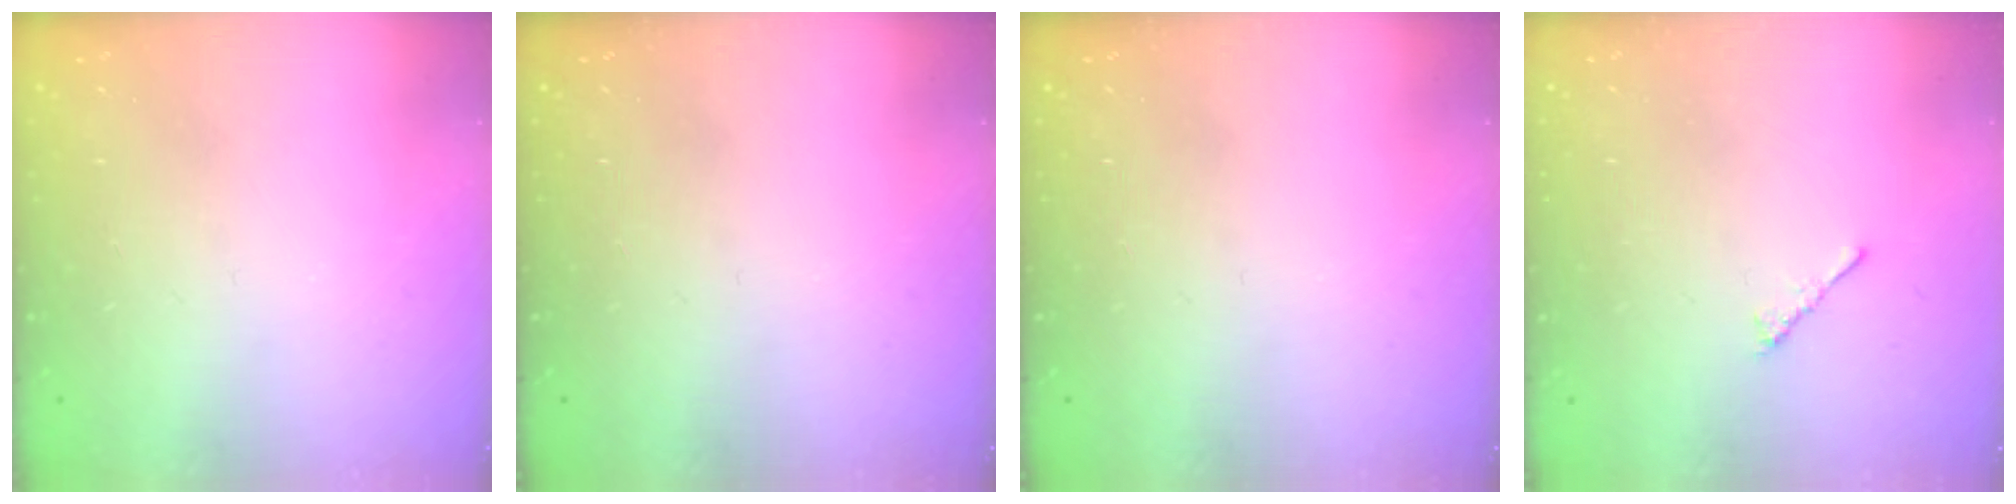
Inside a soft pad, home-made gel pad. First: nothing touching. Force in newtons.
{"total": 0.0}
{"total": 0.0}
{"total": 2.3, "press": 2.2, "slide": 0.6}